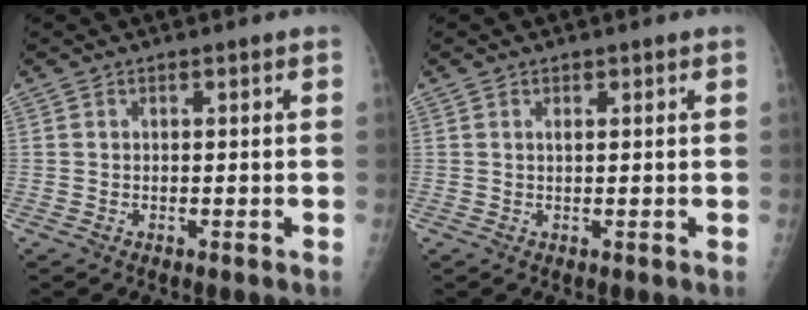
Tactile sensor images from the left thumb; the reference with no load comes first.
{"total": 1.0, "force": [0.6, 0.5, 0.7], "torque": [-0.006, -0.002, 0.009]}